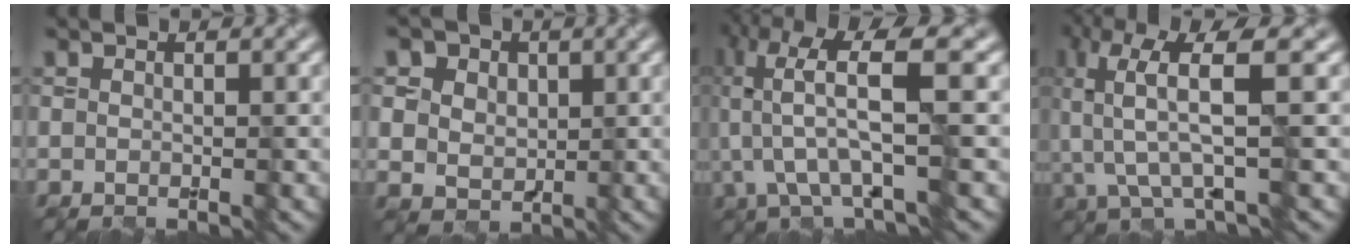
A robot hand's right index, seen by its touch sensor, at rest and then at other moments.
{"total": 6.5, "force": [2.9, 5.0, 3.0], "torque": [-0.064, 0.014, 0.037]}
{"total": 7.5, "force": [-0.5, 1.8, 7.3], "torque": [-0.159, 0.009, -0.006]}
{"total": 5.8, "force": [0.6, 1.0, 5.7], "torque": [-0.131, 0.003, 0.019]}